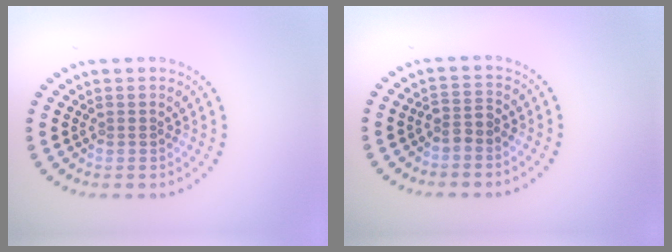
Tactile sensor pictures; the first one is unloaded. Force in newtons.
{"total": 1.6, "press": 1.2, "slide": 1.0}